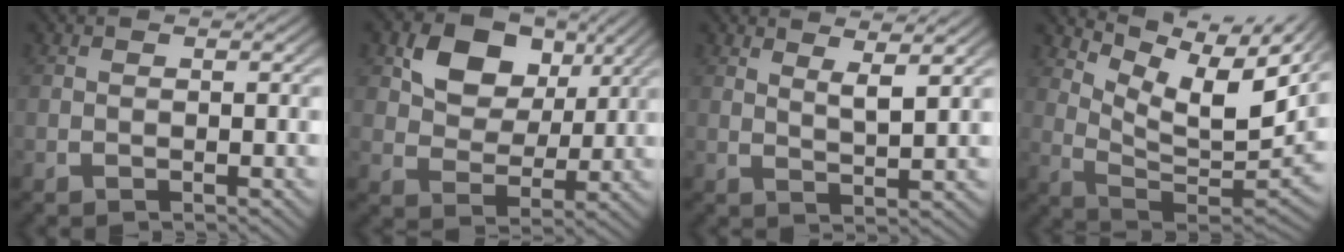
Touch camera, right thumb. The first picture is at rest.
{"total": 7.1, "force": [2.6, 5.1, 4.1], "torque": [-0.085, -0.014, 0.047]}
{"total": 3.1, "force": [2.5, 0.5, 1.7], "torque": [-0.030, -0.001, 0.048]}
{"total": 12.5, "force": [4.5, 6.7, 9.6], "torque": [-0.139, -0.005, 0.070]}